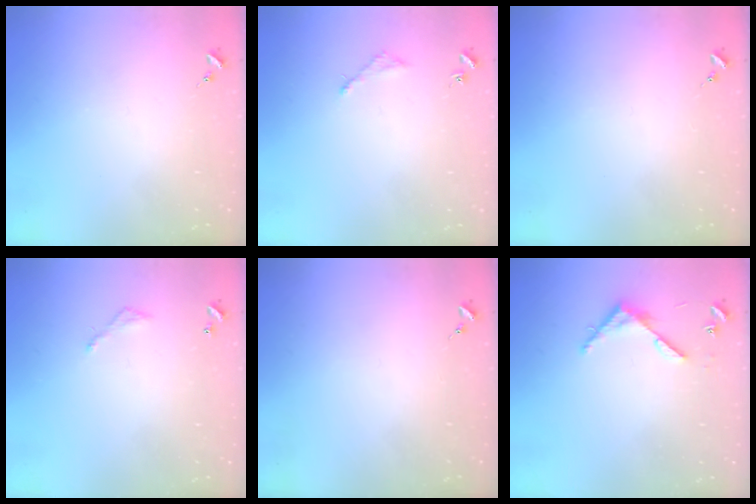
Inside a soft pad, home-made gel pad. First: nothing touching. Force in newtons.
{"total": 3.0, "press": 3.0, "slide": 0.4}
{"total": 0.0}
{"total": 3.2, "press": 3.2, "slide": 0.2}
{"total": 0.0}
{"total": 5.0, "press": 5.0, "slide": 0.4}